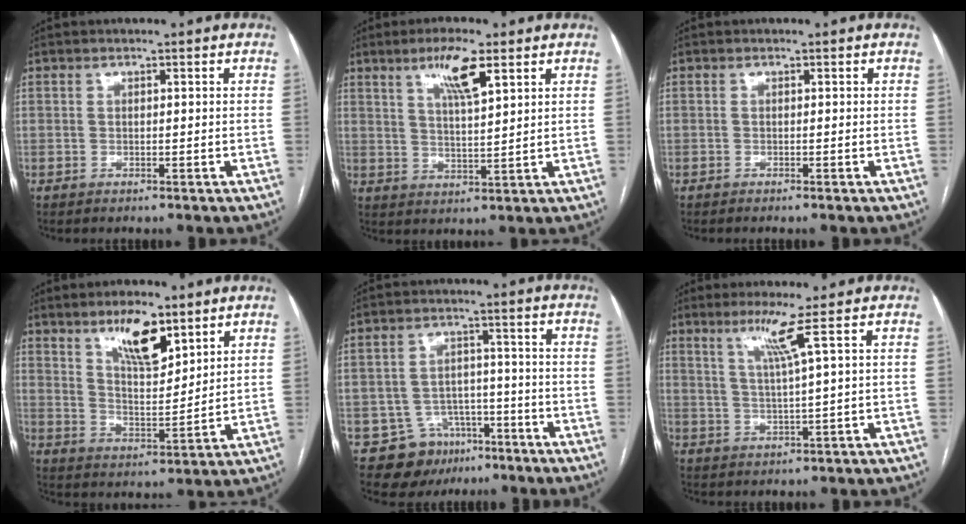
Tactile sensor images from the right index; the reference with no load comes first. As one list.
[{"total": 7.0, "force": [4.1, 1.0, 5.6], "torque": [-0.105, -0.002, 0.072]}, {"total": 0.5, "force": [-0.4, -0.2, 0.3], "torque": [-0.004, 0.003, -0.011]}, {"total": 8.9, "force": [5.9, 2.5, 6.2], "torque": [-0.111, -0.004, 0.110]}, {"total": 9.4, "force": [-5.6, 7.3, 2.1], "torque": [-0.032, 0.020, -0.076]}, {"total": 4.6, "force": [2.4, -1.9, 3.5], "torque": [-0.071, -0.010, 0.053]}]